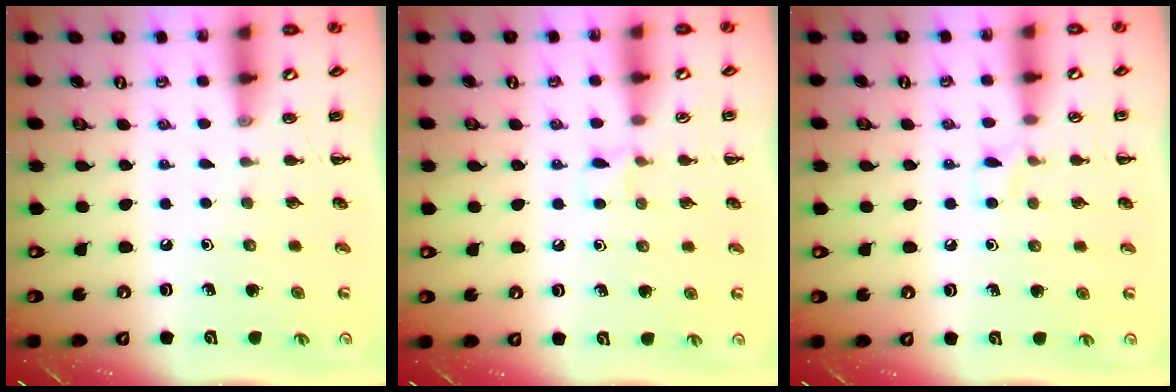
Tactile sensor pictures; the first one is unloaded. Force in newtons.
{"total": 5.6, "press": 5.3, "slide": 1.9}
{"total": 3.6, "press": 3.4, "slide": 1.2}